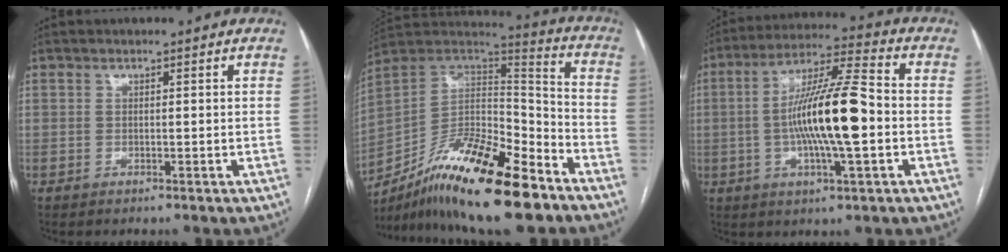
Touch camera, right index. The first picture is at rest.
{"total": 21.9, "force": [-15.1, 4.9, 15.1], "torque": [-0.259, 0.000, -0.261]}
{"total": 14.7, "force": [-1.7, 1.5, 14.6], "torque": [-0.267, 0.009, -0.031]}